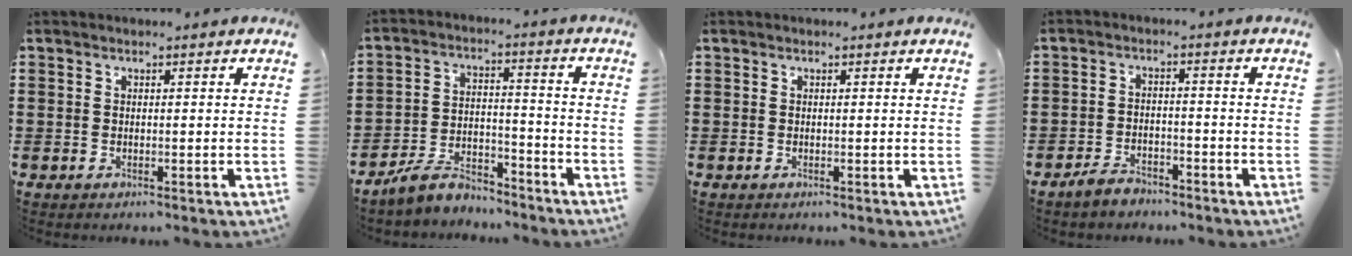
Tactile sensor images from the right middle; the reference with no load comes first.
{"total": 6.8, "force": [-6.2, 2.2, 1.7], "torque": [-0.045, 0.012, -0.126]}
{"total": 0.0}
{"total": 3.0, "force": [-2.8, 0.9, 0.6], "torque": [-0.015, 0.008, -0.058]}